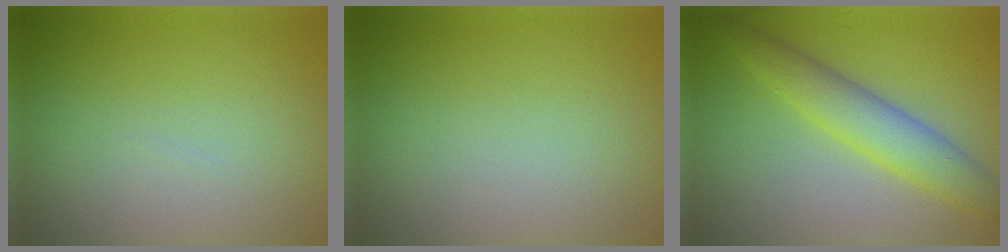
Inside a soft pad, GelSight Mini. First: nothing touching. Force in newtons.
{"total": 0.0}
{"total": 4.6, "press": 4.6, "slide": 0.1}